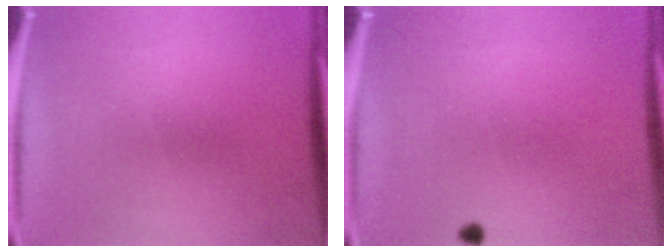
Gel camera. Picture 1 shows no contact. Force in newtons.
{"total": 0.7}